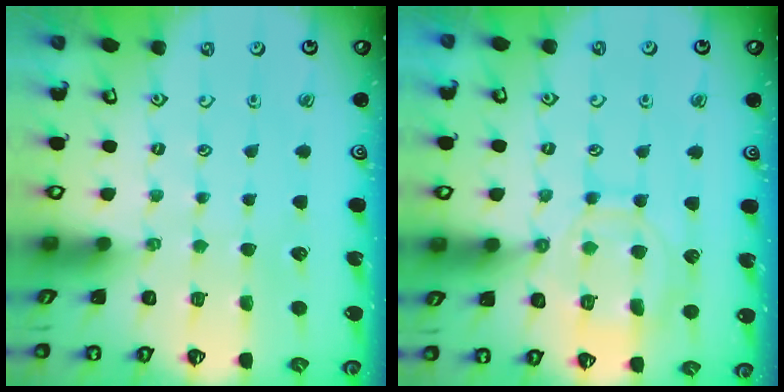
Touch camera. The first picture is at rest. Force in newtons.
{"total": 11.7, "press": 11.6, "slide": 1.2}